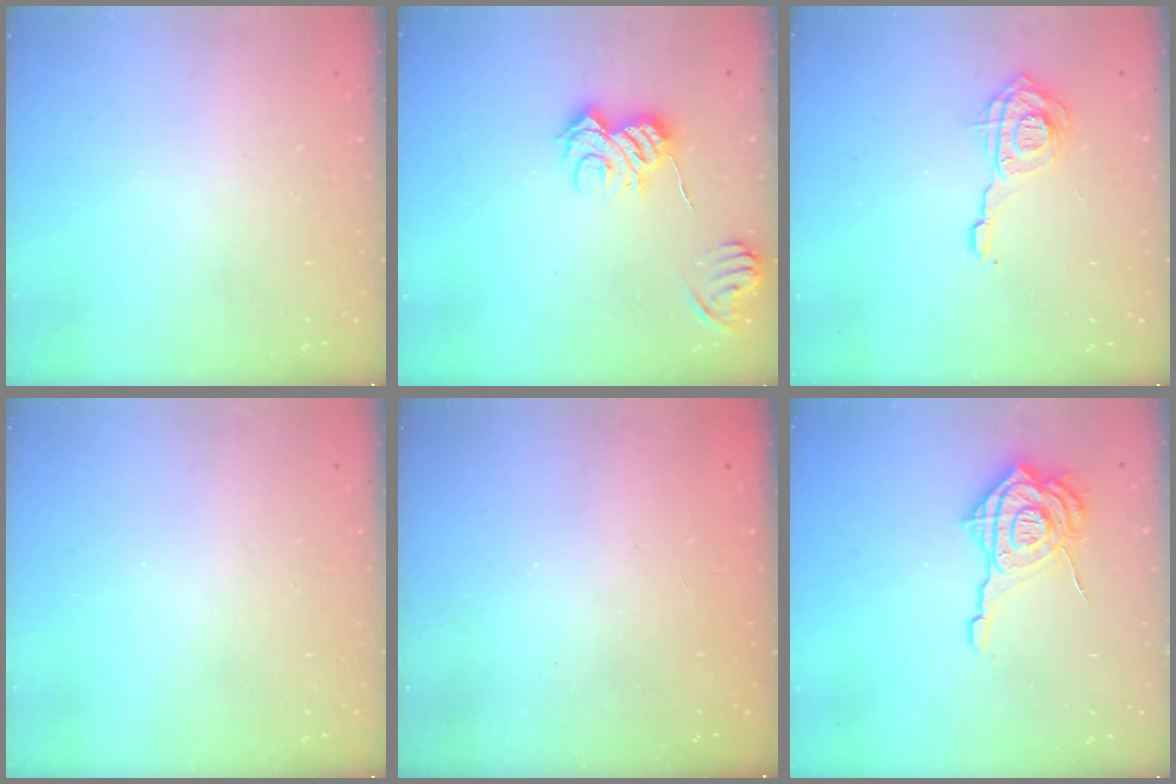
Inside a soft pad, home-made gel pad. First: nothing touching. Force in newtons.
{"total": 9.4, "press": 9.3, "slide": 0.5}
{"total": 11.6, "press": 11.6, "slide": 1.1}
{"total": 0.0}
{"total": 2.3, "press": 2.2, "slide": 0.8}
{"total": 15.4, "press": 15.3, "slide": 1.5}